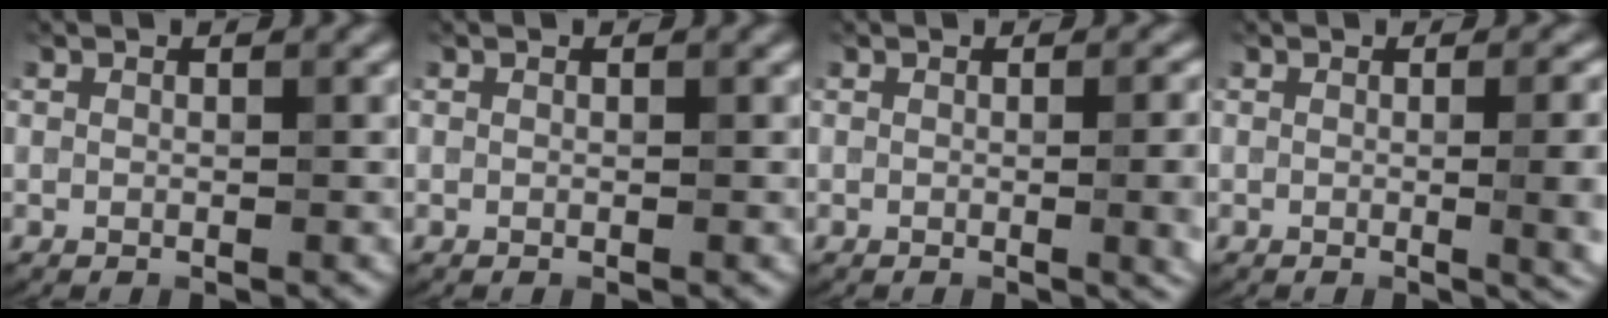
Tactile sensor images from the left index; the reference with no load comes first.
{"total": 0.0}
{"total": 4.7, "force": [-0.4, 1.9, 4.3], "torque": [-0.035, -0.004, -0.001]}
{"total": 6.7, "force": [-0.3, 2.9, 6.0], "torque": [-0.039, -0.006, 0.004]}